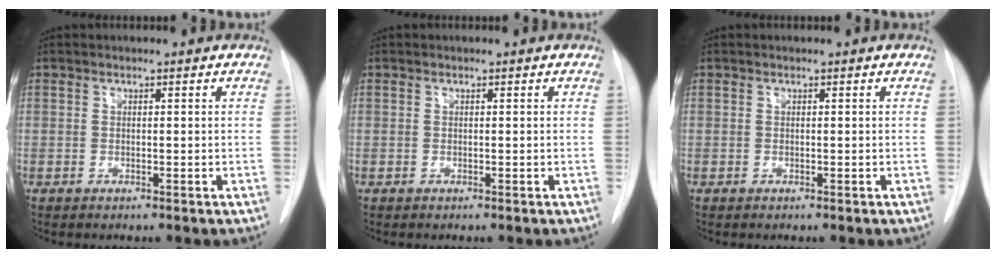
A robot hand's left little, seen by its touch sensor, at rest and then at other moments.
{"total": 0.0}
{"total": 0.0}